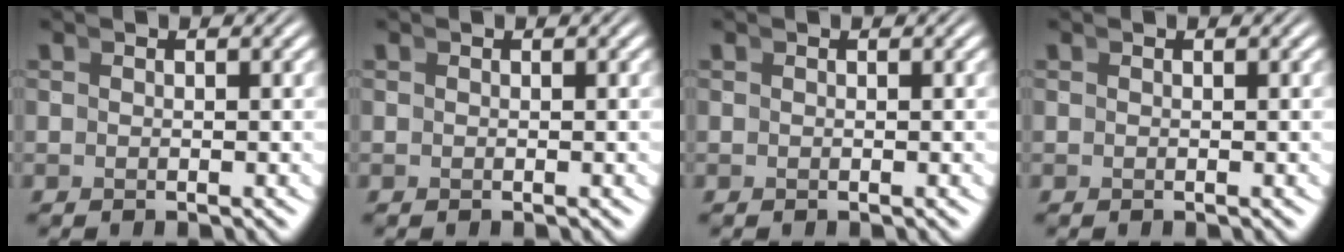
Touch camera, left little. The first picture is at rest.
{"total": 0.0}
{"total": 0.0}
{"total": 0.0}